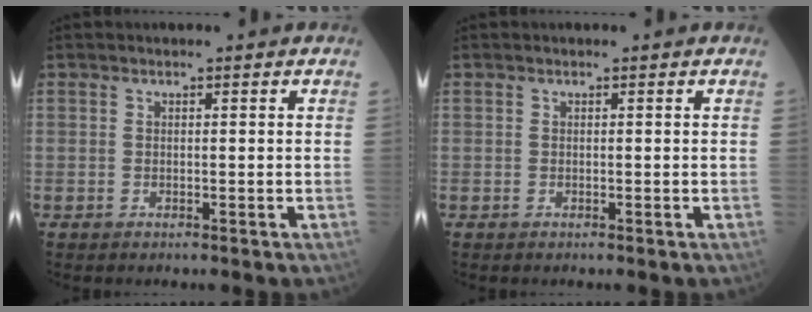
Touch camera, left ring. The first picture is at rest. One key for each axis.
{"total": 0.0}